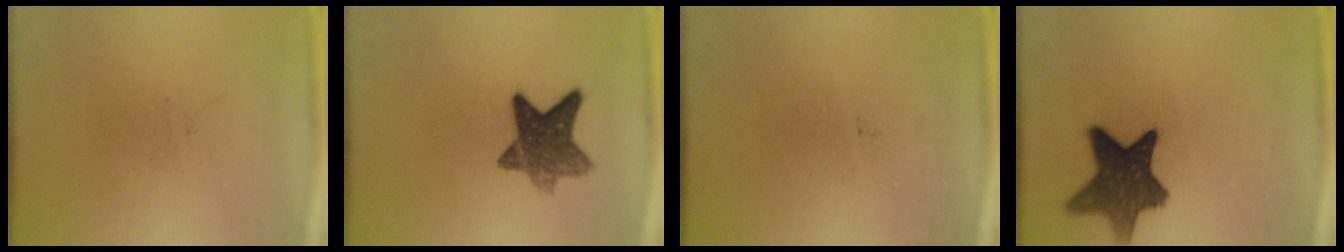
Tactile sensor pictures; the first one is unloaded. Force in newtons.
{"total": 9.0}
{"total": 0.0}
{"total": 11.0}